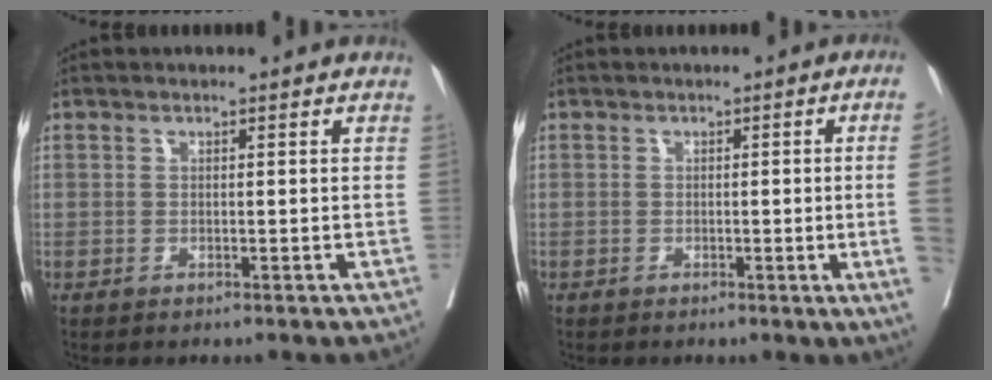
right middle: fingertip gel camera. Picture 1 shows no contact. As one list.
[{"total": 6.9, "force": [-0.9, -2.3, 6.5], "torque": [-0.073, -0.016, -0.010]}]